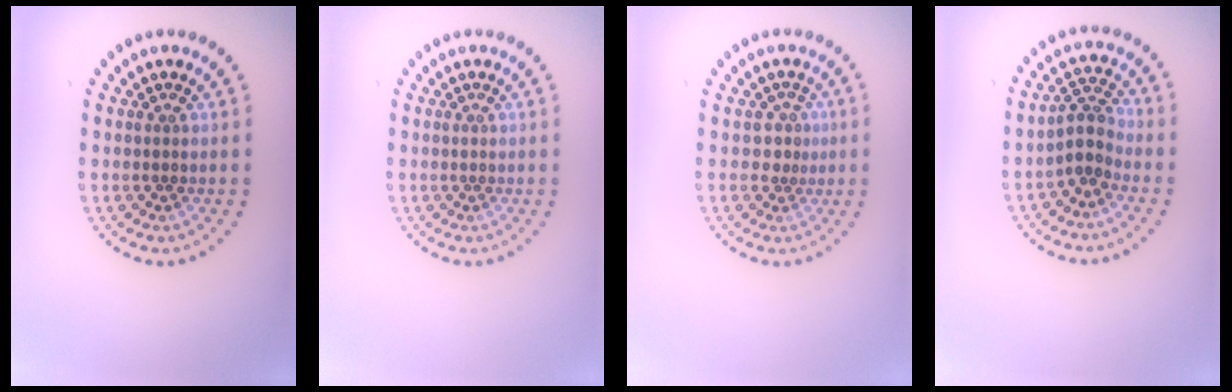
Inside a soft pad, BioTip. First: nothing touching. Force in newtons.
{"total": 0.0}
{"total": 1.7, "press": 1.2, "slide": 1.2}
{"total": 2.5, "press": 1.9, "slide": 1.7}